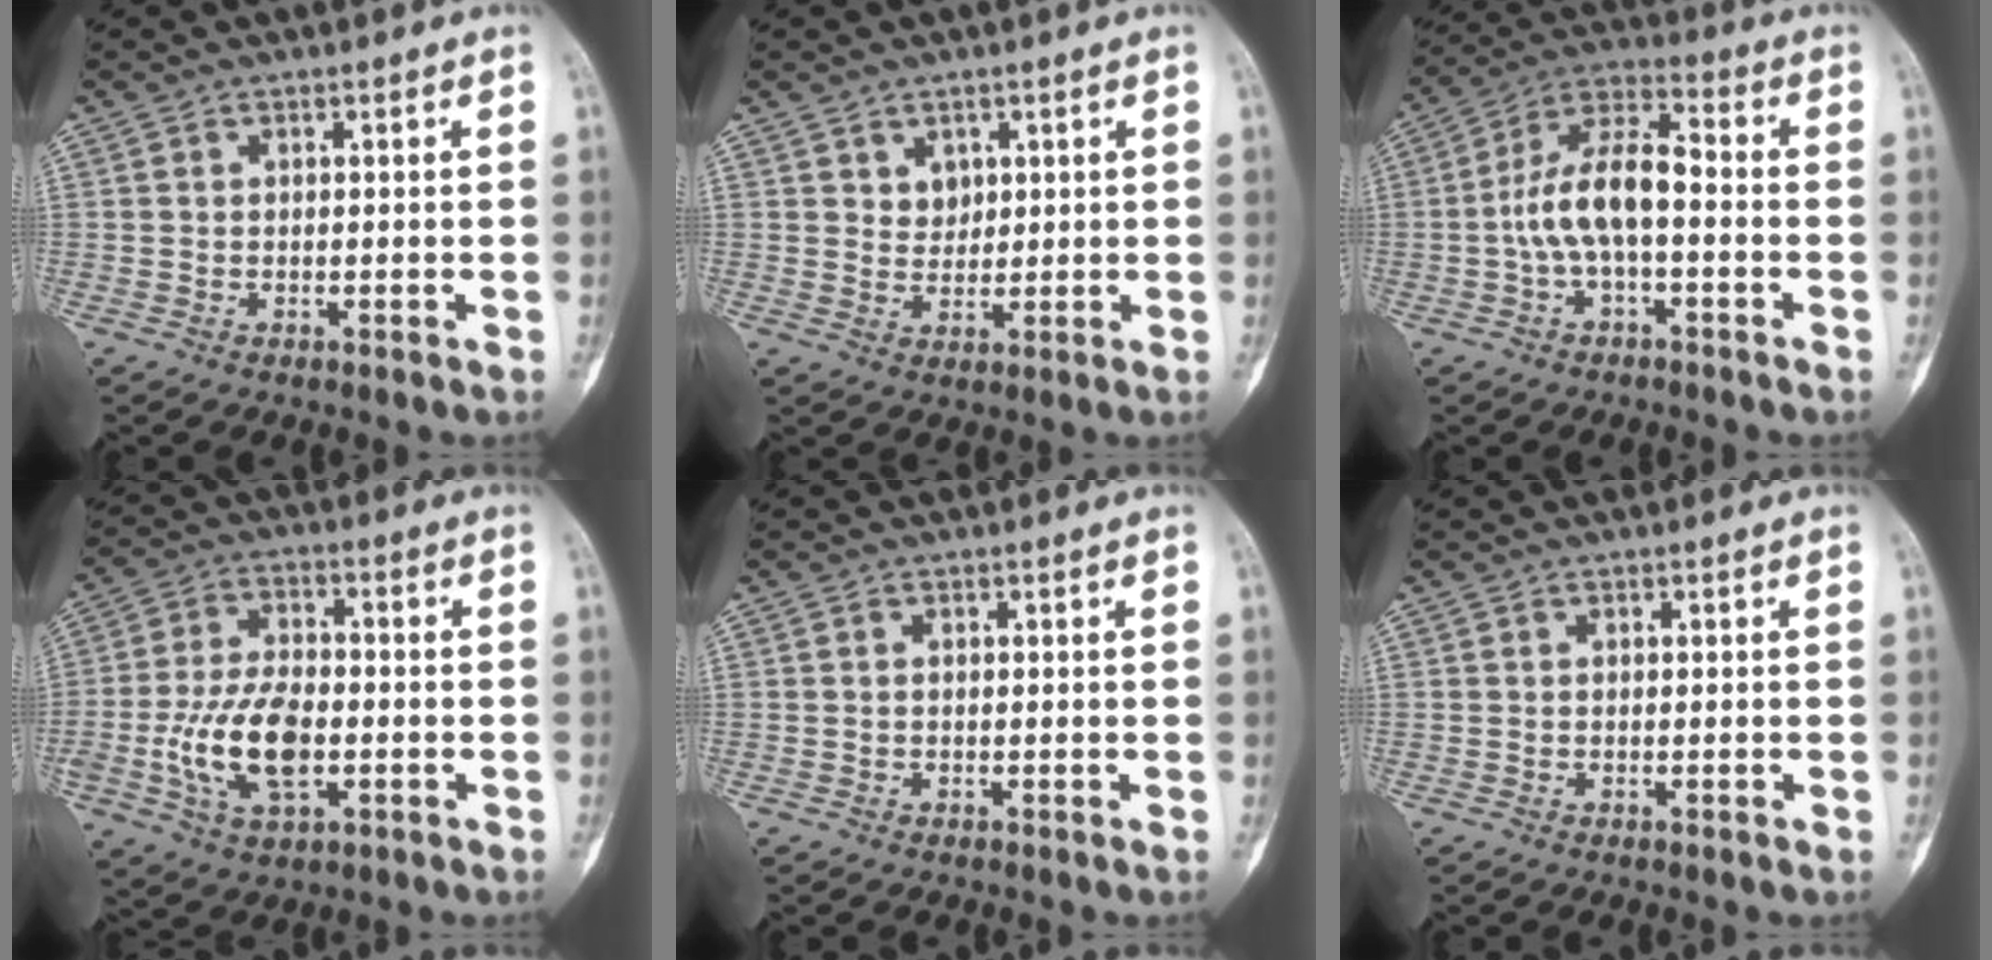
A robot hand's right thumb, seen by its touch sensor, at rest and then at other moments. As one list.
[{"total": 3.0, "force": [1.4, 2.3, 1.1], "torque": [-0.002, -0.011, 0.028]}, {"total": 11.1, "force": [-1.6, 4.8, 9.9], "torque": [-0.188, 0.046, -0.035]}, {"total": 13.2, "force": [-2.7, 7.0, 10.8], "torque": [-0.207, 0.011, -0.048]}, {"total": 0.0}, {"total": 0.0}]